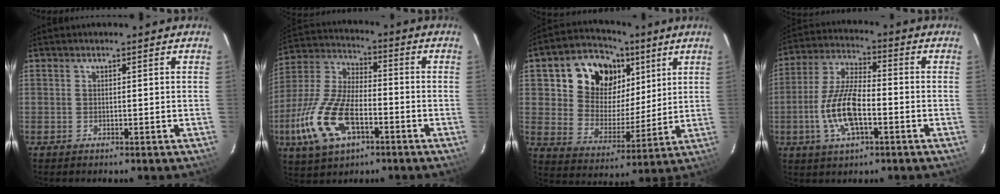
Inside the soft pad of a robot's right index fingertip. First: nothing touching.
{"total": 16.7, "force": [-6.6, 8.1, 13.1], "torque": [-0.299, -0.007, -0.122]}
{"total": 16.4, "force": [7.3, 12.4, 7.9], "torque": [-0.172, 0.033, 0.134]}
{"total": 12.0, "force": [-3.6, 4.3, 10.6], "torque": [-0.224, 0.001, -0.071]}